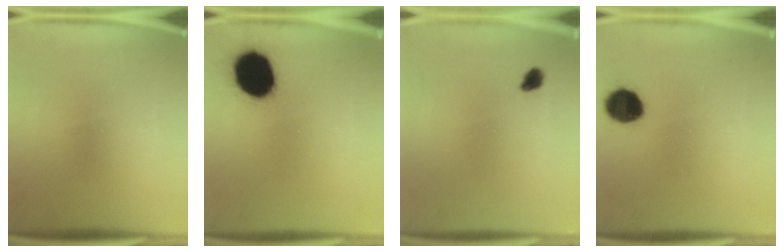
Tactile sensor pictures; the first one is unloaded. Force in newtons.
{"total": 16.2}
{"total": 1.9}
{"total": 8.4}